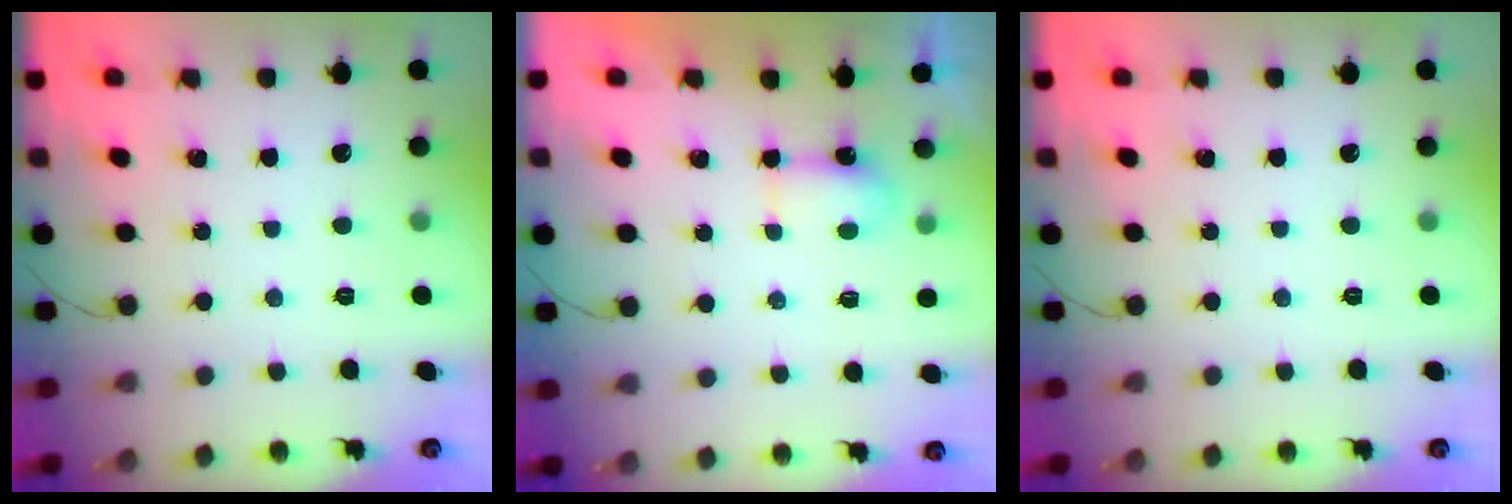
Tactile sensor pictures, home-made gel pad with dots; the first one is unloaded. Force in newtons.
{"total": 3.8, "press": 3.7, "slide": 1.0}
{"total": 0.0}